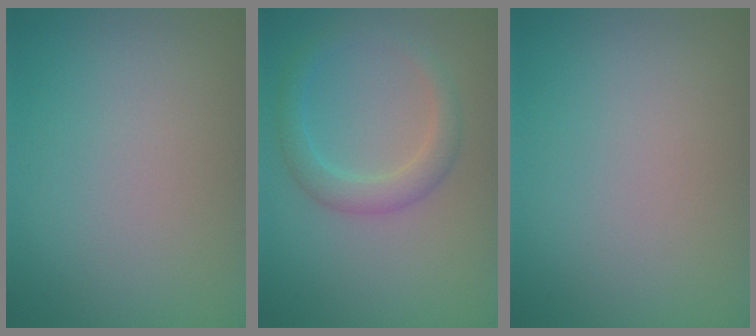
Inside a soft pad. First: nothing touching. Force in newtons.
{"total": 2.9, "press": 2.8, "slide": 0.2}
{"total": 0.0}